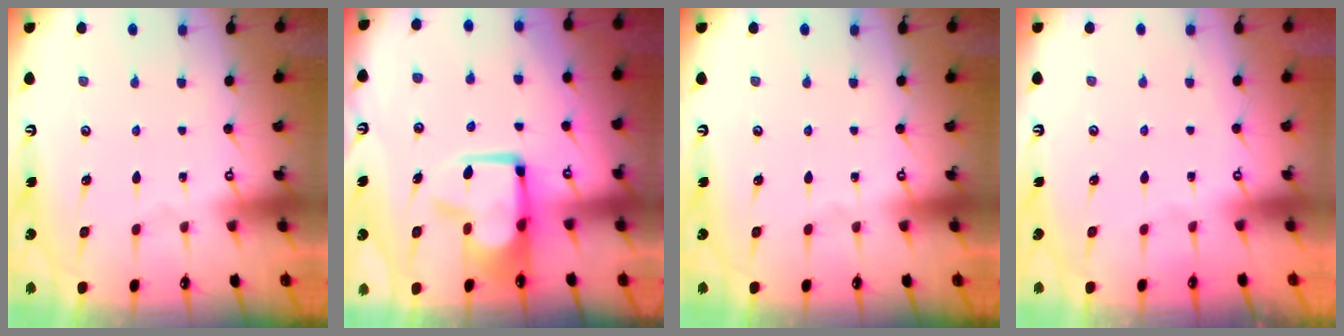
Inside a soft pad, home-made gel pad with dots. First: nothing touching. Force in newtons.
{"total": 10.7, "press": 10.5, "slide": 1.8}
{"total": 0.0}
{"total": 1.3, "press": 1.1, "slide": 0.8}